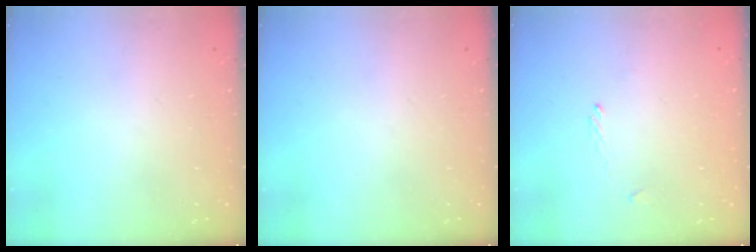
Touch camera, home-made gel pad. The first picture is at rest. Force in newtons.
{"total": 0.0}
{"total": 1.1, "press": 1.0, "slide": 0.5}